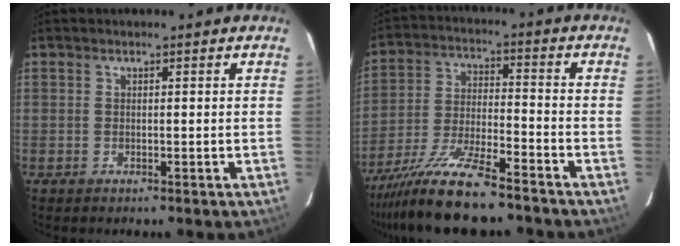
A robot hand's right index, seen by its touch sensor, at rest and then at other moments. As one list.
[{"total": 12.5, "force": [-10.4, 1.2, 7.0], "torque": [-0.129, -0.014, -0.184]}]